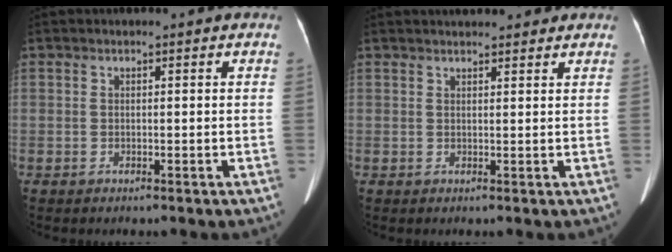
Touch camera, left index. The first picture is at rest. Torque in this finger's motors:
{"motor_torque": [0.10, -0.10, 0.05, 0.02]}